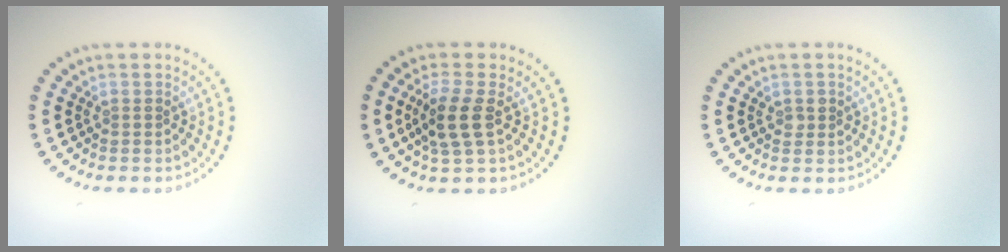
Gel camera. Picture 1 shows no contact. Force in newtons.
{"total": 3.1, "press": 2.8, "slide": 1.4}
{"total": 1.0, "press": 1.0, "slide": 0.2}